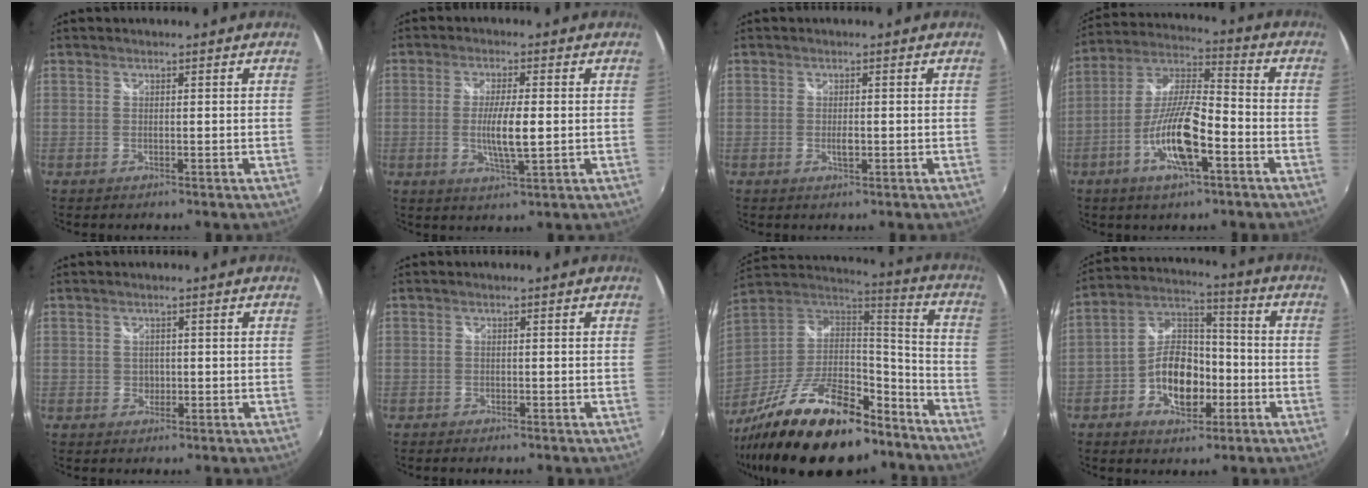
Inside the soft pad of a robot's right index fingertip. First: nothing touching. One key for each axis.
{"total": 6.5, "fx": -0.6, "fy": 1.0, "fz": 6.4, "tx": -0.117, "ty": -0.010, "tz": -0.010}
{"total": 1.7, "fx": -0.4, "fy": 0.8, "fz": 1.4, "tx": -0.025, "ty": -0.003, "tz": -0.007}
{"total": 13.4, "fx": -5.7, "fy": 3.4, "fz": 11.6, "tx": -0.240, "ty": -0.004, "tz": -0.110}
{"total": 1.6, "fx": -0.2, "fy": 1.5, "fz": 0.4, "tx": -0.003, "ty": -0.001, "tz": -0.003}
{"total": 1.7, "fx": -1.4, "fy": 0.6, "fz": 0.6, "tx": -0.016, "ty": -0.009, "tz": -0.025}
{"total": 29.3, "fx": -19.4, "fy": 12.1, "fz": 18.3, "tx": -0.341, "ty": -0.009, "tz": -0.298}
{"total": 11.8, "fx": -4.5, "fy": 7.4, "fz": 8.1, "tx": -0.158, "ty": 0.031, "tz": -0.070}